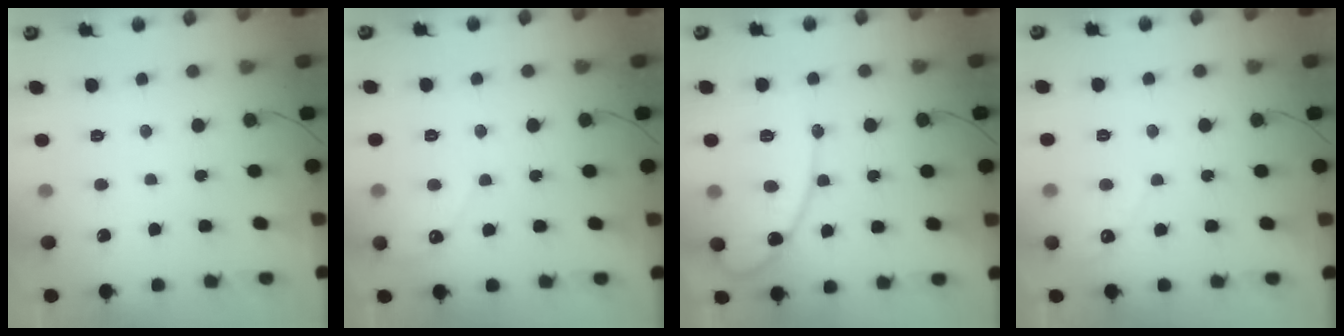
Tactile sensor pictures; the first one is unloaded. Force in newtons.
{"total": 3.5, "press": 3.5, "slide": 0.3}
{"total": 13.9, "press": 13.9, "slide": 1.1}
{"total": 2.7, "press": 2.7, "slide": 0.2}